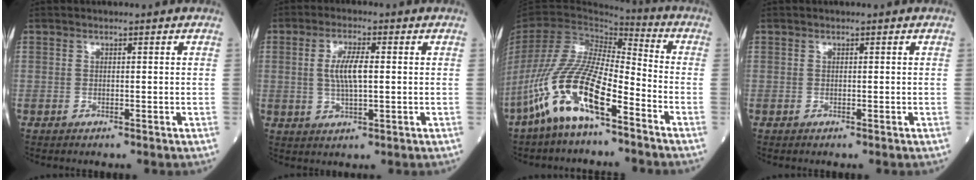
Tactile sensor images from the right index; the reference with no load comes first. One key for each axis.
{"total": 5.4, "fx": 0.5, "fy": 1.2, "fz": 5.3, "tx": -0.105, "ty": 0.005, "tz": 0.010}
{"total": 15.3, "fx": -8.8, "fy": 3.4, "fz": 12.0, "tx": -0.253, "ty": -0.012, "tz": -0.168}
{"total": 0.0}